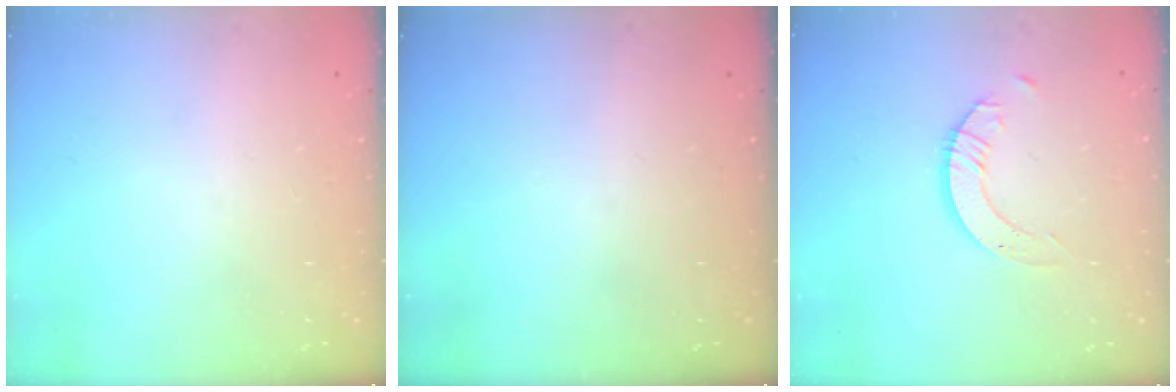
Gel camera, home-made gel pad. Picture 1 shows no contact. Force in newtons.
{"total": 0.0}
{"total": 3.3, "press": 3.3, "slide": 0.2}